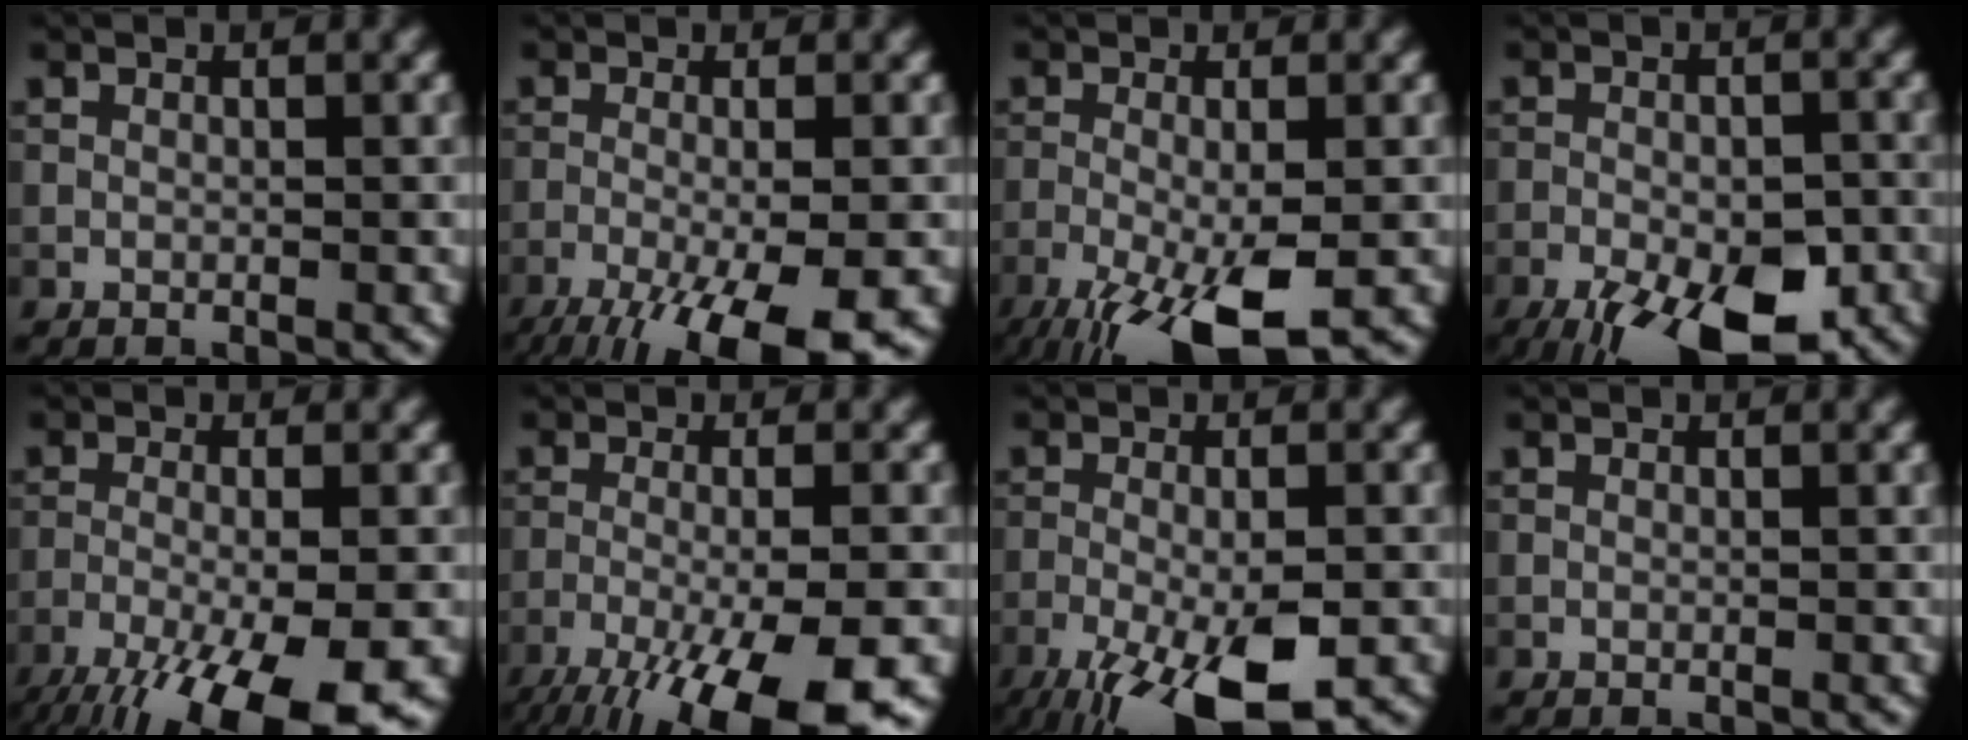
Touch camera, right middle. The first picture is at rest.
{"total": 10.5, "force": [-6.0, 2.8, 8.2], "torque": [-0.133, -0.021, -0.095]}
{"total": 8.9, "force": [-4.6, 2.3, 7.3], "torque": [-0.140, -0.021, -0.081]}
{"total": 11.7, "force": [-7.1, 4.4, 8.3], "torque": [-0.133, -0.021, -0.110]}
{"total": 12.6, "force": [-7.8, 3.4, 9.3], "torque": [-0.154, -0.039, -0.118]}
{"total": 12.9, "force": [-7.9, 3.3, 9.6], "torque": [-0.153, -0.030, -0.120]}
{"total": 9.9, "force": [-5.2, 2.9, 8.0], "torque": [-0.150, -0.024, -0.087]}
{"total": 0.0}